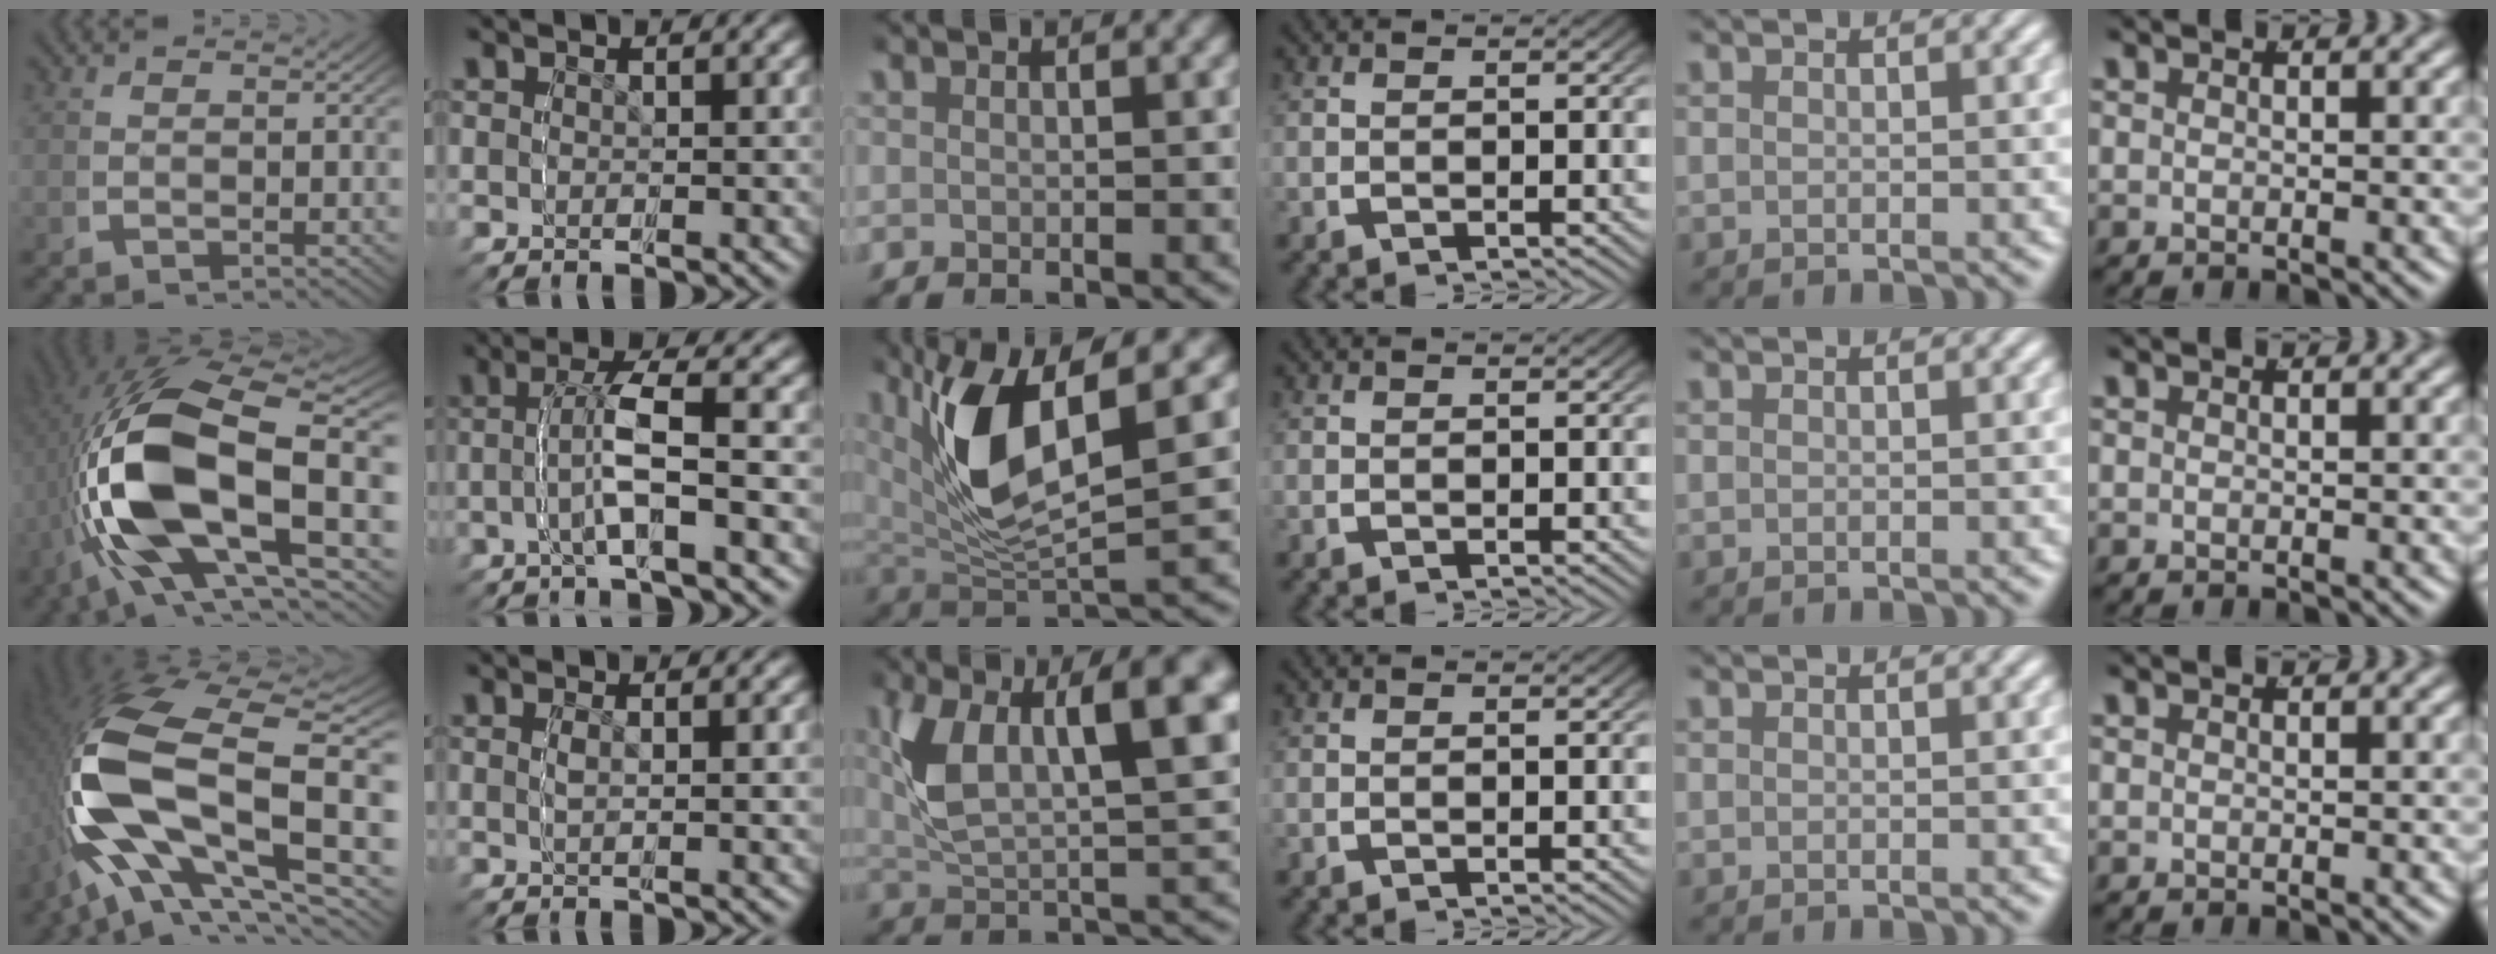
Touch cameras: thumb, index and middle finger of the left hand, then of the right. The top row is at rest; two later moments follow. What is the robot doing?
{"motion": "grasp_and_lifting", "object": "button"}